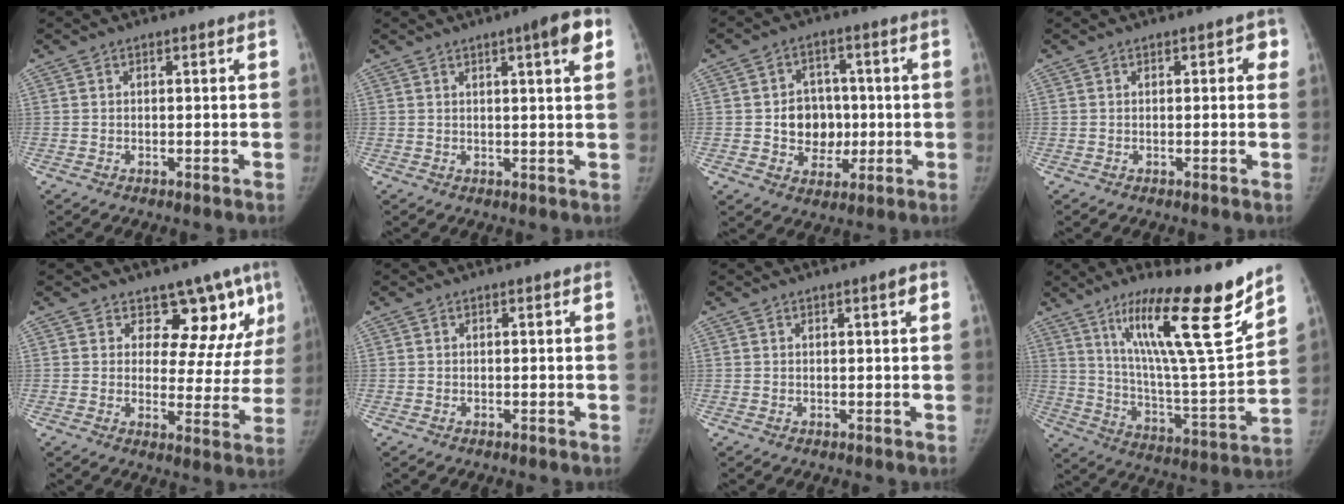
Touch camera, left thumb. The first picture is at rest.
{"total": 6.0, "force": [2.8, 0.7, 5.3], "torque": [-0.065, -0.007, 0.035]}
{"total": 9.0, "force": [-0.6, 7.8, 4.6], "torque": [-0.023, 0.009, -0.005]}
{"total": 2.2, "force": [0.7, 1.2, 1.8], "torque": [0.001, 0.004, 0.001]}
{"total": 11.6, "force": [8.3, 6.4, 4.9], "torque": [-0.004, -0.048, 0.089]}
{"total": 0.0}
{"total": 1.4, "force": [0.6, 0.1, 1.3], "torque": [-0.018, 0.000, 0.009]}
{"total": 23.1, "force": [15.1, 3.0, 17.2], "torque": [-0.248, -0.082, 0.256]}